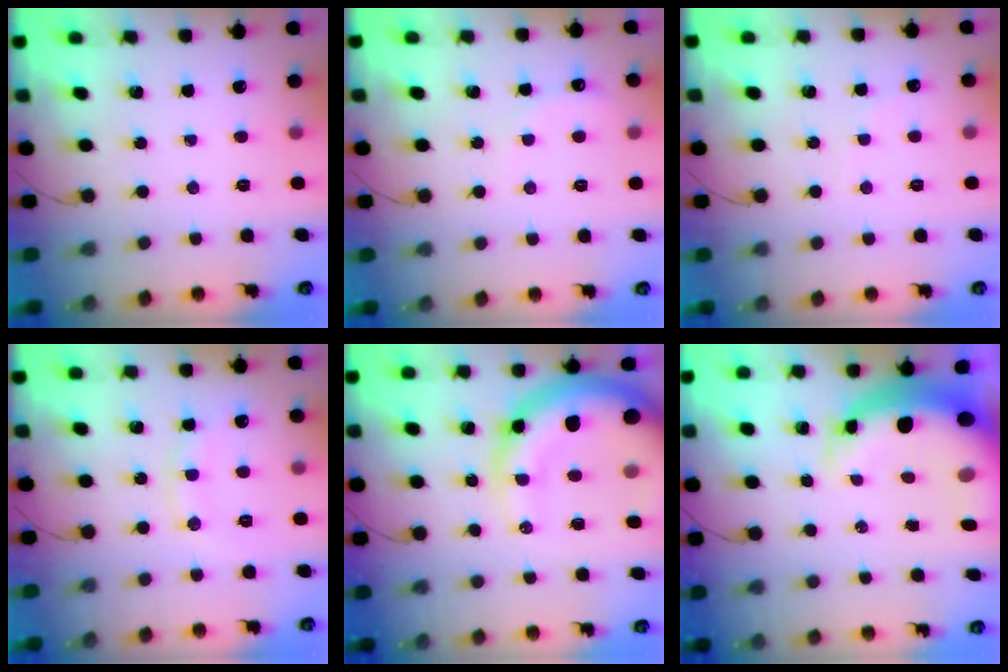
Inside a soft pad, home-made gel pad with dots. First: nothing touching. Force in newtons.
{"total": 3.0, "press": 2.9, "slide": 0.8}
{"total": 2.7, "press": 2.6, "slide": 0.5}
{"total": 9.3, "press": 9.2, "slide": 1.0}
{"total": 19.3, "press": 18.6, "slide": 5.0}
{"total": 11.9, "press": 11.4, "slide": 3.2}